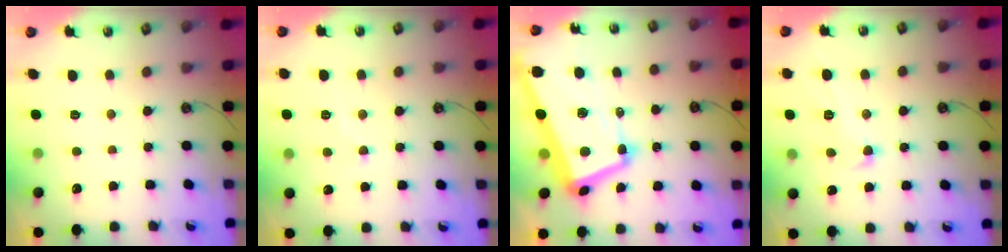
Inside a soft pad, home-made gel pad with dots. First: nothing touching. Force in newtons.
{"total": 2.9, "press": 2.9, "slide": 0.5}
{"total": 16.2, "press": 16.1, "slide": 1.9}
{"total": 1.6, "press": 1.5, "slide": 0.7}